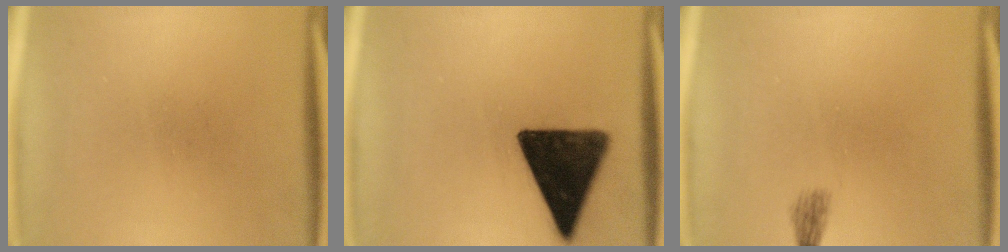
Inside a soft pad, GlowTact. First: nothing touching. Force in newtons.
{"total": 15.0}
{"total": 1.4}